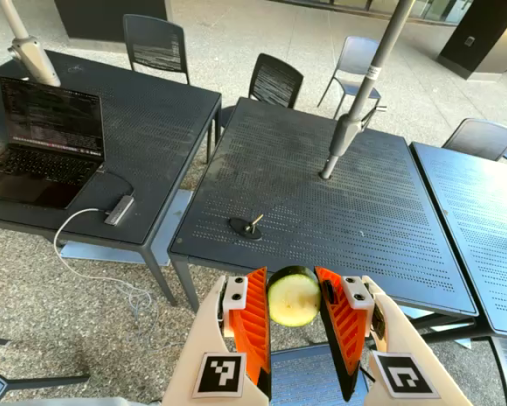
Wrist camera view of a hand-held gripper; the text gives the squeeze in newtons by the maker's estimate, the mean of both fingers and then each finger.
{"total": 11.2, "left": 11.1, "right": 11.3}